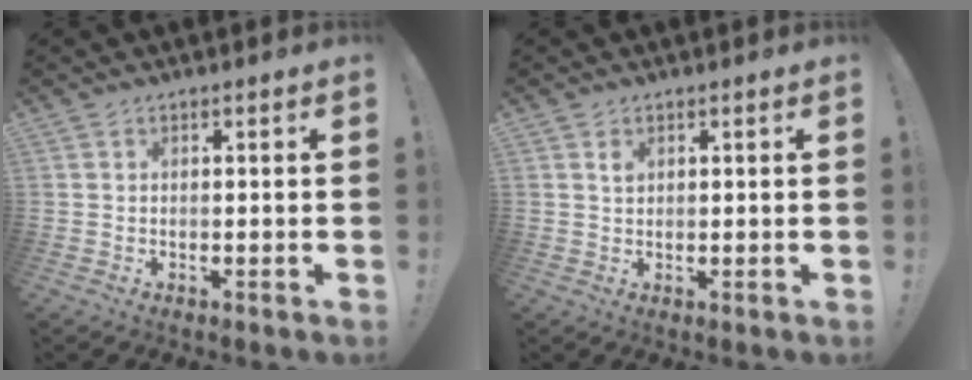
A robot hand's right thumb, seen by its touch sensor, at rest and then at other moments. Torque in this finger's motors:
{"motor_torque": [-0.01, 0.03, 0.77, -0.66, 0.08]}